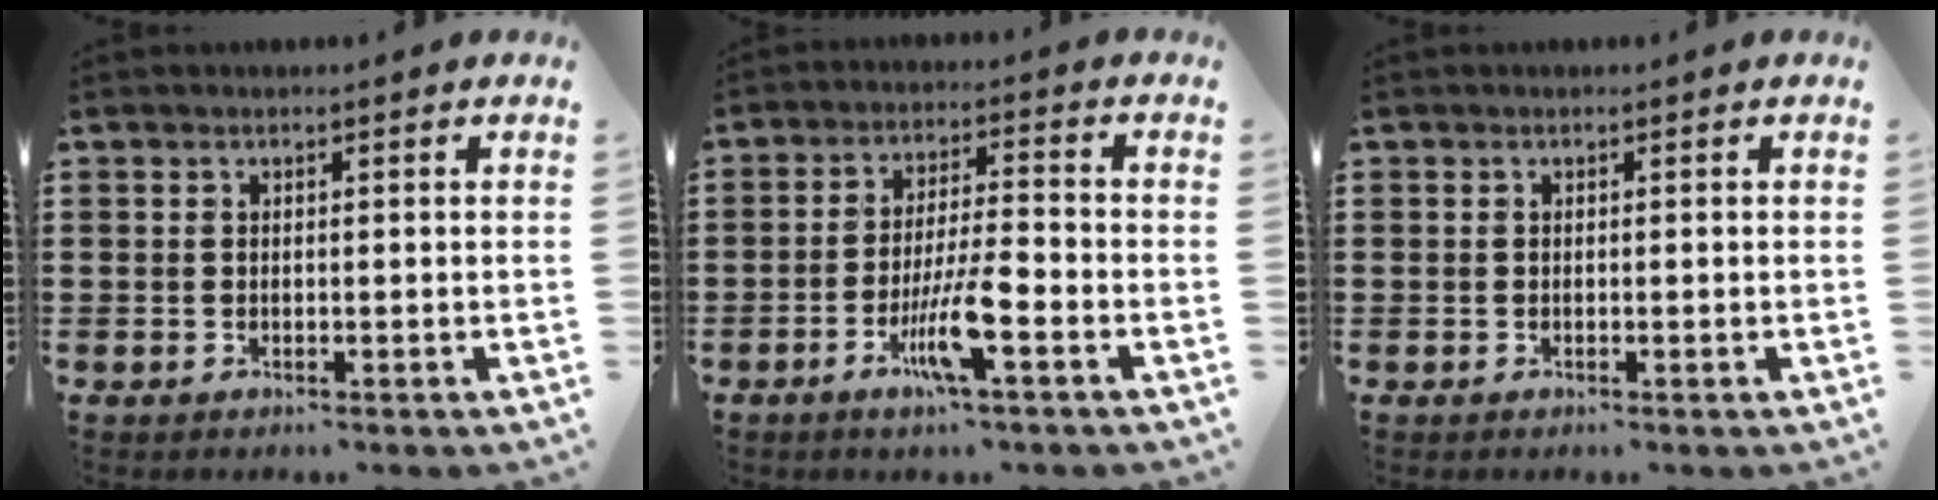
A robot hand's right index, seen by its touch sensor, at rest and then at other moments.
{"total": 7.8, "force": [-3.3, 1.1, 6.9], "torque": [-0.138, -0.008, -0.063]}
{"total": 0.0}